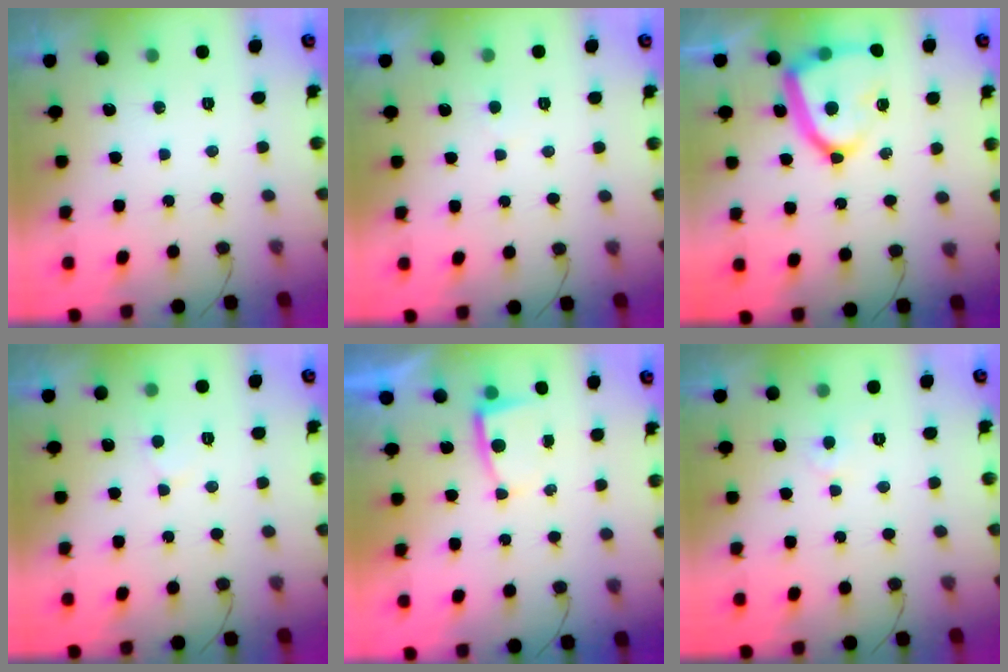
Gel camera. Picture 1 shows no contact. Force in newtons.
{"total": 1.9, "press": 1.9, "slide": 0.3}
{"total": 16.5, "press": 16.5, "slide": 1.5}
{"total": 3.5, "press": 3.5, "slide": 0.3}
{"total": 2.2, "press": 2.2, "slide": 0.3}
{"total": 3.1, "press": 3.0, "slide": 0.4}